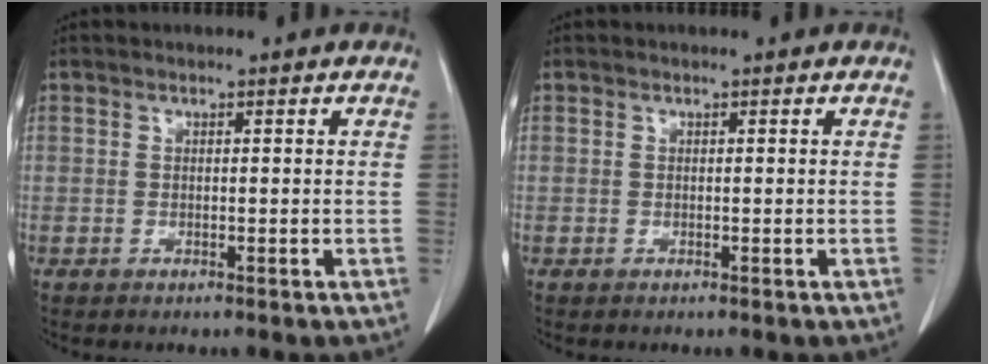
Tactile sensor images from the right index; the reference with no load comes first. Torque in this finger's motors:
{"motor_torque": [0.00, 0.00, 0.00, 0.00]}